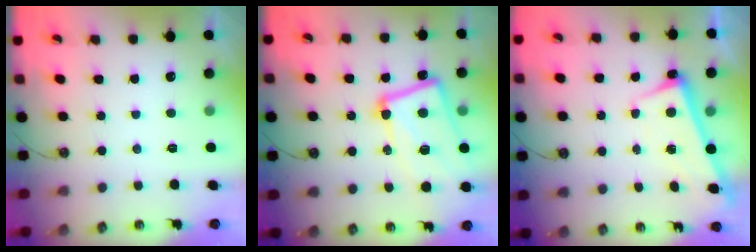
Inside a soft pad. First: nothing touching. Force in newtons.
{"total": 17.1, "press": 17.0, "slide": 2.0}
{"total": 2.5, "press": 2.4, "slide": 0.9}